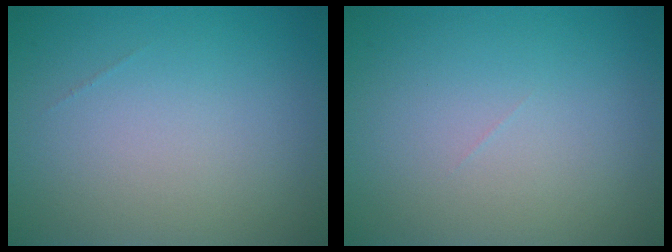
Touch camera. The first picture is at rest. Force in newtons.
{"total": 0.0}